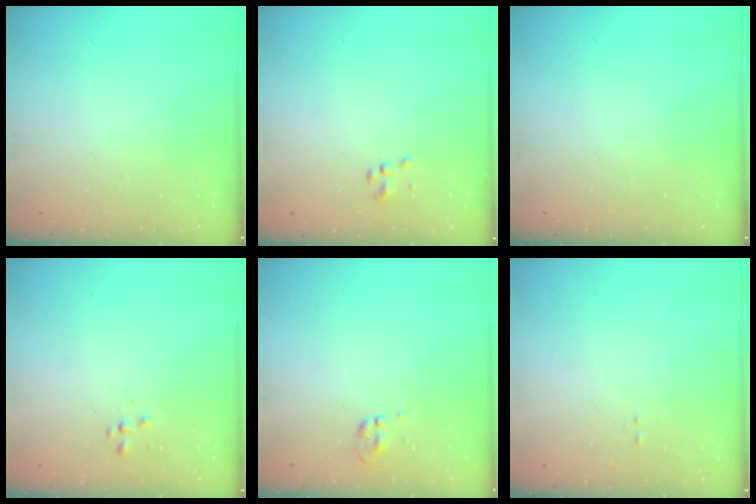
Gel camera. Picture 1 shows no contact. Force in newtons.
{"total": 1.8, "press": 1.7, "slide": 0.5}
{"total": 0.0}
{"total": 0.6, "press": 0.6, "slide": 0.2}
{"total": 0.0}
{"total": 0.0}